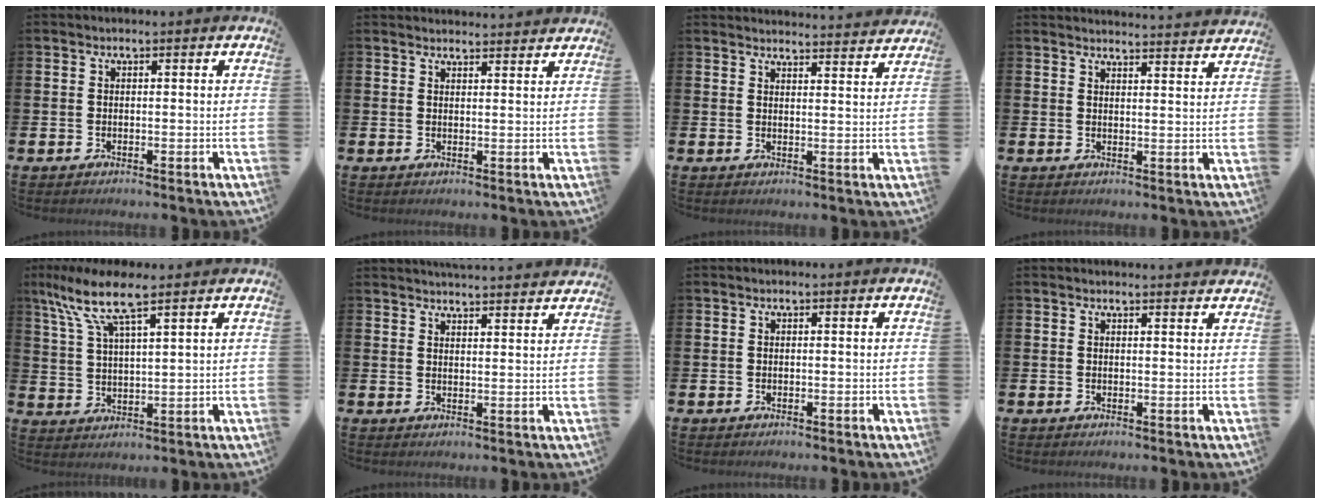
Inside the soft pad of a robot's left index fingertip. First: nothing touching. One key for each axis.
{"total": 2.2, "fx": 2.2, "fy": 0.1, "fz": -0.1, "tx": 0.010, "ty": -0.018, "tz": 0.038}
{"total": 3.6, "fx": 3.5, "fy": -0.3, "fz": -0.1, "tx": 0.005, "ty": -0.031, "tz": 0.061}
{"total": 3.5, "fx": 3.4, "fy": -0.4, "fz": -0.2, "tx": 0.008, "ty": -0.032, "tz": 0.058}
{"total": 8.4, "fx": 6.4, "fy": 1.6, "fz": 5.1, "tx": -0.123, "ty": -0.016, "tz": 0.114}
{"total": 3.8, "fx": 3.8, "fy": -0.2, "fz": -0.1, "tx": -0.003, "ty": -0.023, "tz": 0.069}
{"total": 0.0}
{"total": 1.4, "fx": 1.4, "fy": -0.1, "fz": -0.1, "tx": 0.012, "ty": -0.013, "tz": 0.023}